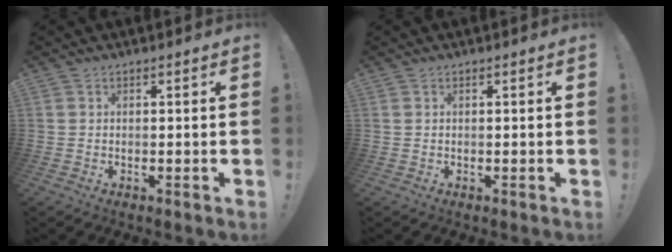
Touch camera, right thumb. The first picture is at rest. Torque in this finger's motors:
{"motor_torque": [0.01, -0.07, 0.05, 0.05, 0.00]}